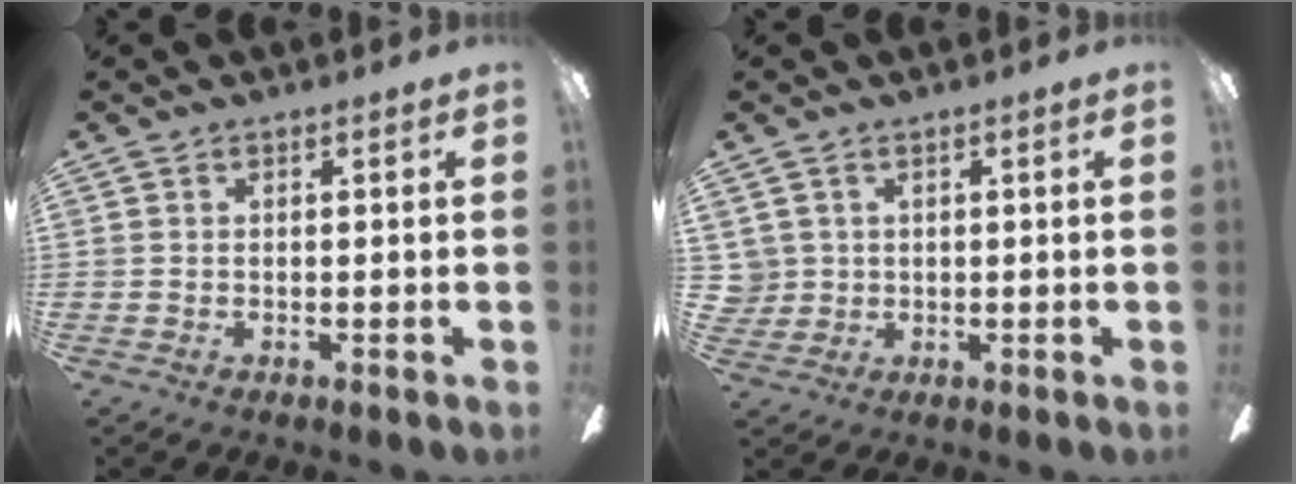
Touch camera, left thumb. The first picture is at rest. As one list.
[{"total": 3.0, "force": [1.0, 2.8, 0.2], "torque": [-0.014, 0.006, 0.021]}]